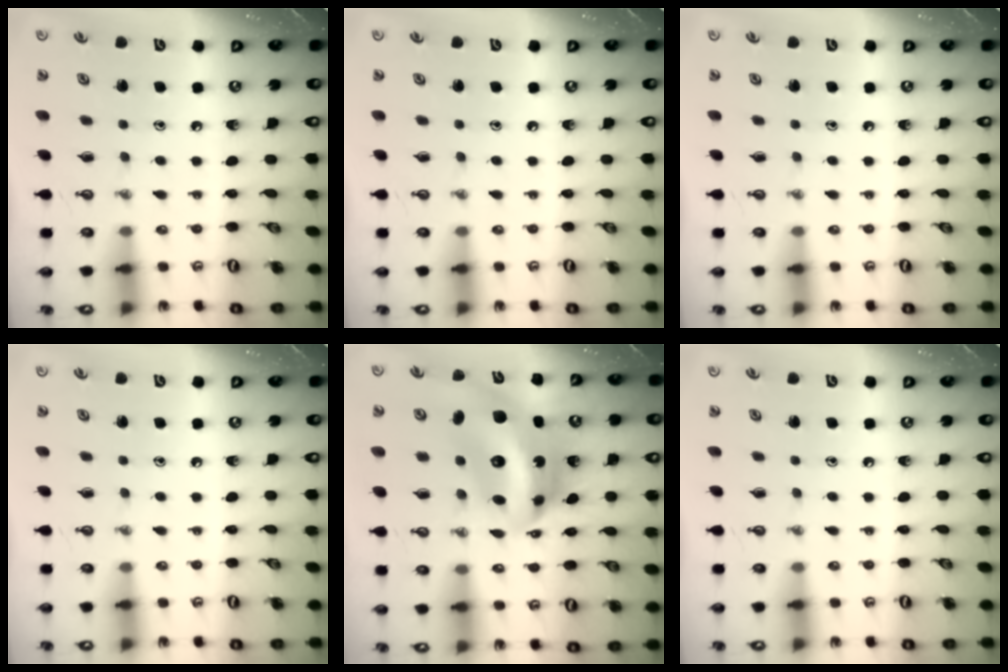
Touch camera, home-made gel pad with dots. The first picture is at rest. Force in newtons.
{"total": 0.0}
{"total": 0.0}
{"total": 0.0}
{"total": 15.5, "press": 15.4, "slide": 1.5}
{"total": 0.0}